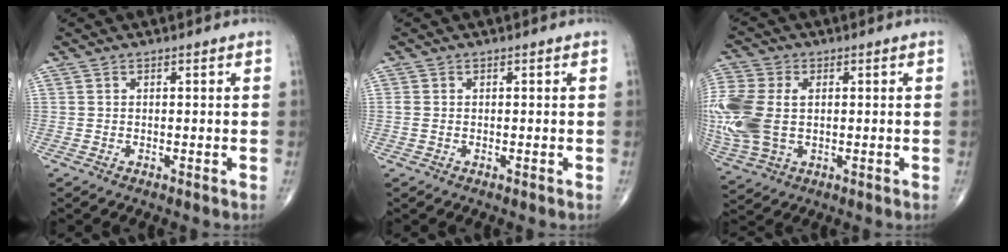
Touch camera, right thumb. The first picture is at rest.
{"total": 0.9, "force": [-0.1, 0.7, 0.6], "torque": [-0.019, 0.003, 0.001]}
{"total": 14.7, "force": [0.4, 9.6, 11.1], "torque": [-0.300, 0.002, 0.016]}